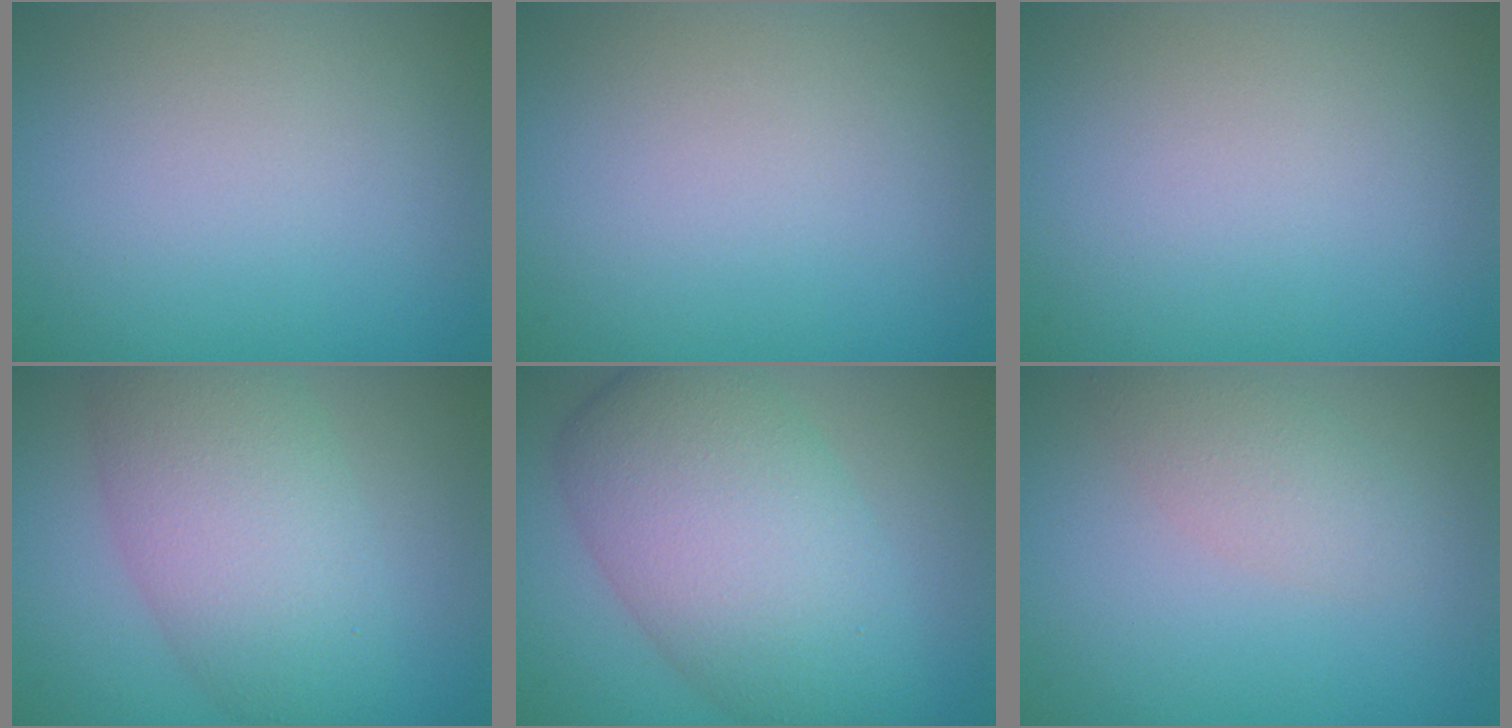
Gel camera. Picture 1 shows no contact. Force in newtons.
{"total": 0.0}
{"total": 0.0}
{"total": 7.5, "press": 7.5, "slide": 0.3}
{"total": 9.8, "press": 9.8, "slide": 0.1}
{"total": 2.3, "press": 2.3, "slide": 0.1}